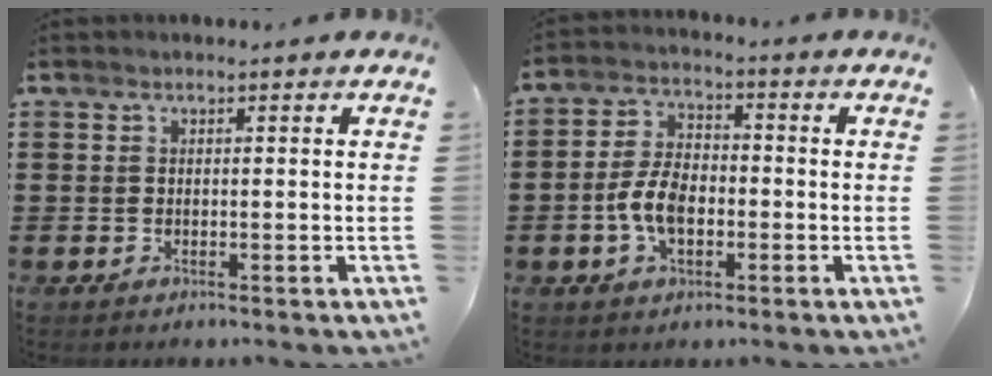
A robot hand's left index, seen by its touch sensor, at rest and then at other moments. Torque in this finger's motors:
{"motor_torque": [1.30, 0.83, 0.50, 0.09]}